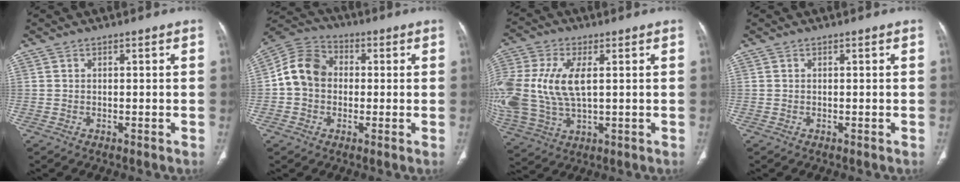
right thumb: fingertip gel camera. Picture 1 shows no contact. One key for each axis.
{"total": 10.1, "fx": 0.1, "fy": 8.4, "fz": 5.7, "tx": -0.094, "ty": 0.031, "tz": -0.011}
{"total": 20.4, "fx": 2.3, "fy": 11.7, "fz": 16.6, "tx": -0.417, "ty": -0.001, "tz": 0.050}
{"total": 0.0}